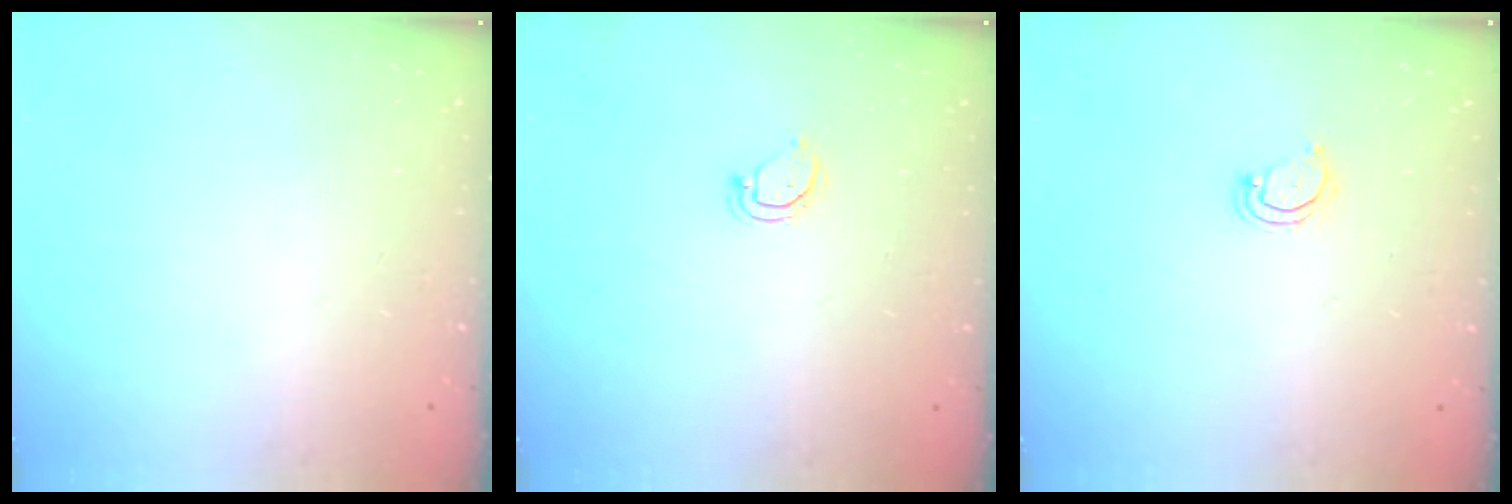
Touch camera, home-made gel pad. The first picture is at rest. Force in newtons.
{"total": 3.0, "press": 3.0, "slide": 0.2}
{"total": 4.0, "press": 3.9, "slide": 0.4}